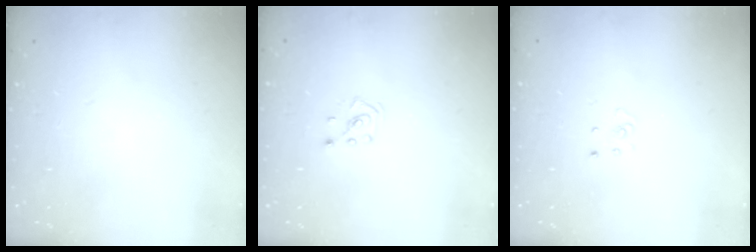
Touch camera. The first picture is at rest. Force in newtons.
{"total": 2.6, "press": 2.6, "slide": 0.5}
{"total": 2.3, "press": 2.3, "slide": 0.2}